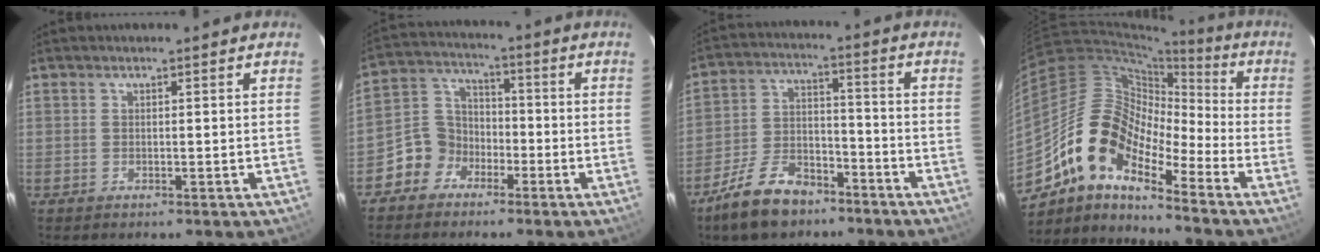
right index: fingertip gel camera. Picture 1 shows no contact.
{"total": 7.5, "force": [-4.3, 6.1, 0.9], "torque": [-0.024, 0.040, -0.090]}
{"total": 12.5, "force": [-9.0, 6.2, 6.0], "torque": [-0.136, 0.017, -0.154]}
{"total": 14.1, "force": [-10.0, 5.5, 8.3], "torque": [-0.133, 0.010, -0.205]}